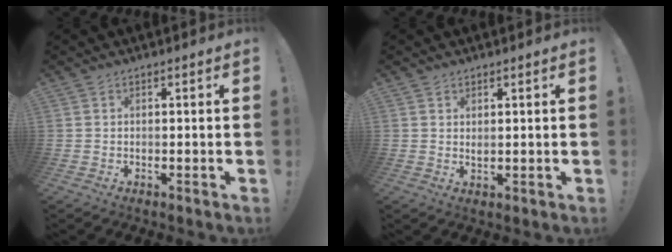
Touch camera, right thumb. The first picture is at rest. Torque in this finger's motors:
{"motor_torque": [0.24, 0.36, 0.03, 0.09, -0.07]}